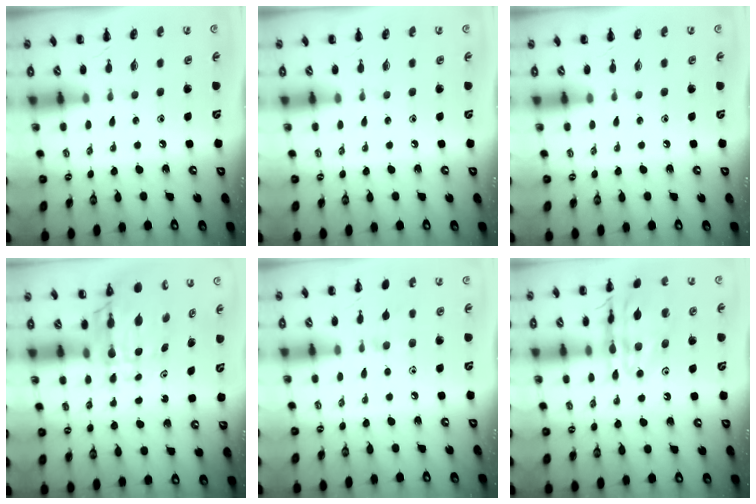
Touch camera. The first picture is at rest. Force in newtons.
{"total": 0.0}
{"total": 0.0}
{"total": 7.5, "press": 7.0, "slide": 2.7}
{"total": 6.5, "press": 6.2, "slide": 1.8}
{"total": 16.8, "press": 16.7, "slide": 1.8}